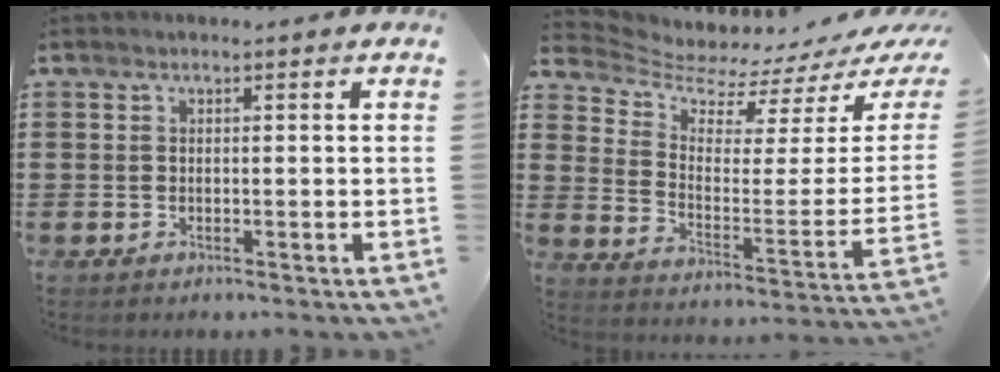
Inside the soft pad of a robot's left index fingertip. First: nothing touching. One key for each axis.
{"total": 3.9, "fx": 3.6, "fy": 1.1, "fz": 1.2, "tx": -0.052, "ty": -0.042, "tz": 0.055}